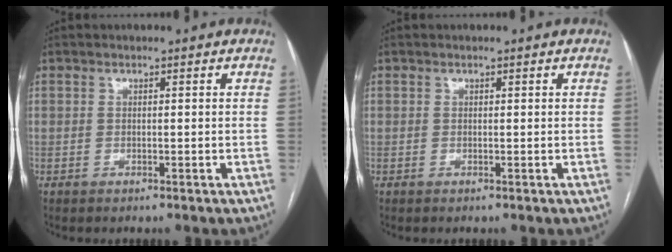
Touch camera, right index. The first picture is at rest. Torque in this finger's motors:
{"motor_torque": [0.00, 0.10, 0.08, 0.01]}